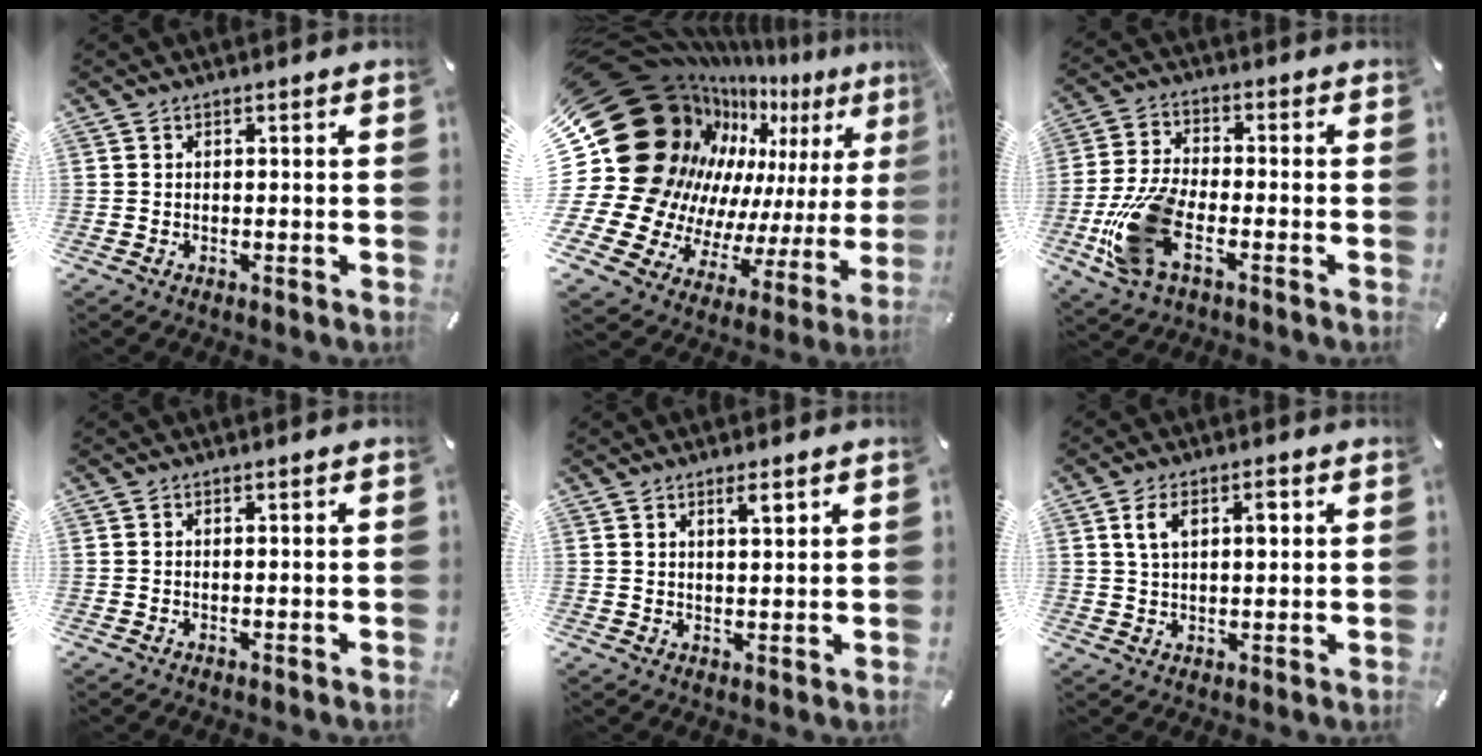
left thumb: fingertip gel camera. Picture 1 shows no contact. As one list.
[{"total": 25.0, "force": [8.6, 19.3, 13.4], "torque": [-0.159, -0.137, 0.223]}, {"total": 14.2, "force": [-5.1, 7.2, 11.1], "torque": [-0.240, 0.001, -0.089]}, {"total": 0.0}, {"total": 3.0, "force": [2.1, 0.5, 2.1], "torque": [-0.035, -0.003, 0.035]}, {"total": 6.2, "force": [2.2, 3.2, 4.8], "torque": [-0.080, -0.001, 0.033]}]